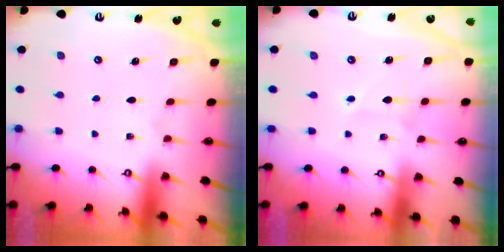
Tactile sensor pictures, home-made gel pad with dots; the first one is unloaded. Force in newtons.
{"total": 3.7, "press": 3.7, "slide": 0.5}